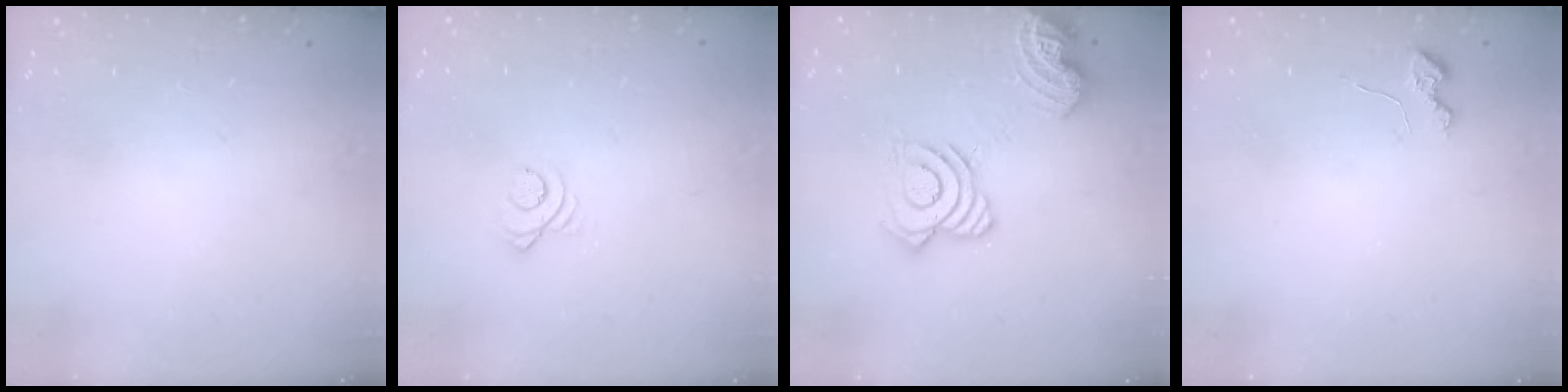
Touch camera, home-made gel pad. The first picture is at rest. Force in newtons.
{"total": 2.5, "press": 2.5, "slide": 0.1}
{"total": 17.0, "press": 16.9, "slide": 2.1}
{"total": 3.7, "press": 3.7, "slide": 0.5}